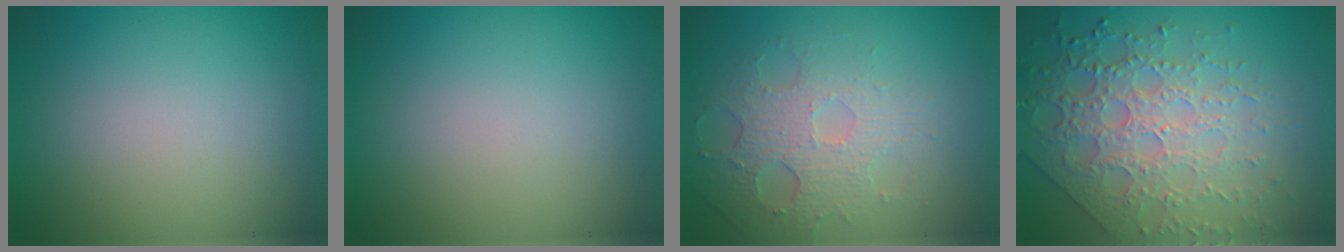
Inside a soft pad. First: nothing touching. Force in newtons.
{"total": 0.0}
{"total": 3.9, "press": 3.6, "slide": 1.5}
{"total": 7.5, "press": 5.4, "slide": 5.1}